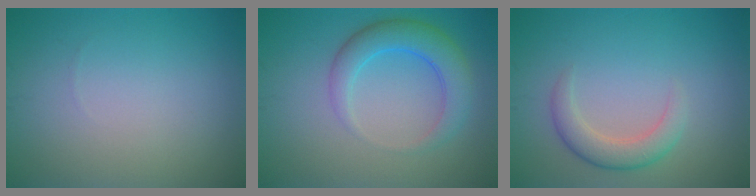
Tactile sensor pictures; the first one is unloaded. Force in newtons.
{"total": 4.4, "press": 4.3, "slide": 0.3}
{"total": 2.9, "press": 2.9, "slide": 0.2}